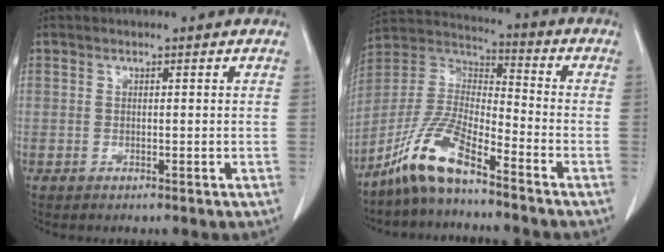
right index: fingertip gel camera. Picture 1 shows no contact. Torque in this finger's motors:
{"motor_torque": [0.27, -0.23, 0.41, 0.09]}